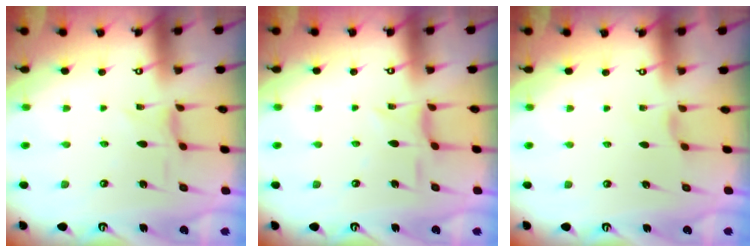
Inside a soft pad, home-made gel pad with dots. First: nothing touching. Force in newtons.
{"total": 4.3, "press": 4.2, "slide": 0.9}
{"total": 2.3, "press": 2.2, "slide": 0.5}